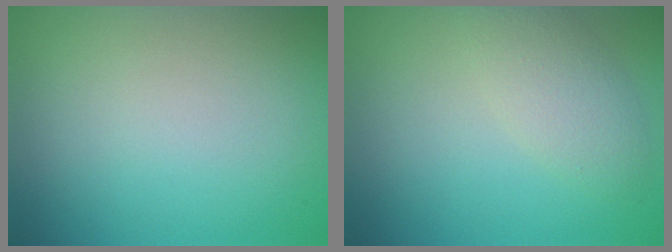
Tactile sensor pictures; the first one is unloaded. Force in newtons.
{"total": 2.9, "press": 2.9, "slide": 0.2}